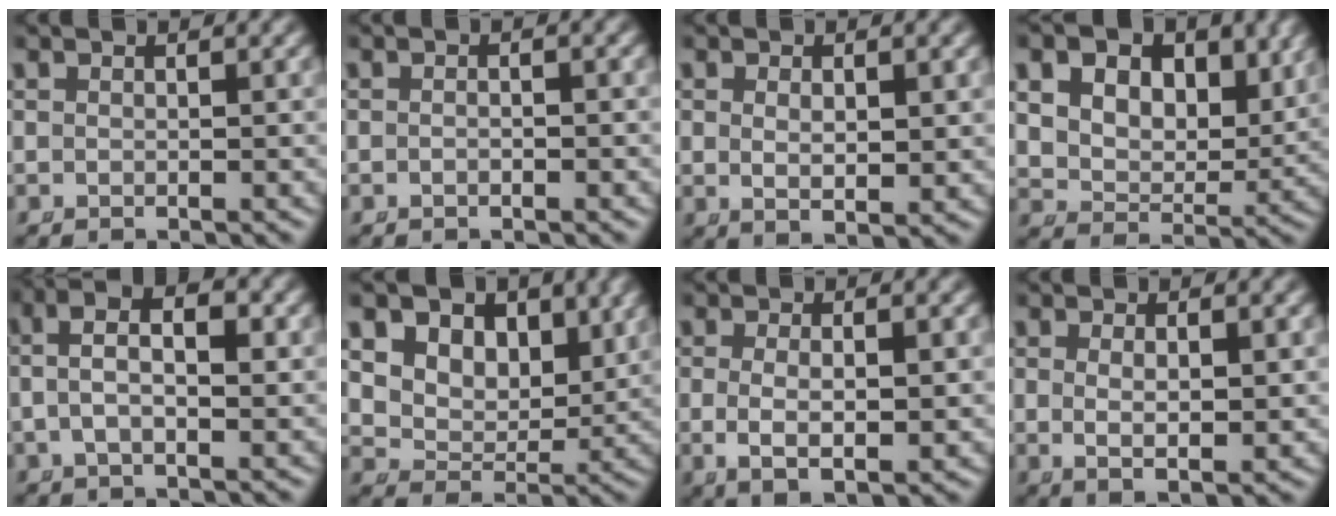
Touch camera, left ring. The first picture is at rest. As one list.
[{"total": 0.7, "force": [-0.5, 0.2, 0.5], "torque": [-0.010, 0.002, -0.010]}, {"total": 1.9, "force": [0.4, 0.6, 1.8], "torque": [-0.035, -0.019, 0.021]}, {"total": 10.4, "force": [3.7, 7.9, 5.7], "torque": [-0.118, -0.017, 0.054]}, {"total": 5.4, "force": [1.2, 2.9, 4.4], "torque": [-0.076, 0.009, 0.011]}, {"total": 11.3, "force": [3.6, 9.1, 5.7], "torque": [-0.129, -0.017, 0.051]}, {"total": 4.3, "force": [-0.4, 1.9, 3.8], "torque": [-0.076, -0.018, 0.009]}, {"total": 2.7, "force": [0.3, 0.8, 2.5], "torque": [-0.050, -0.019, 0.021]}]